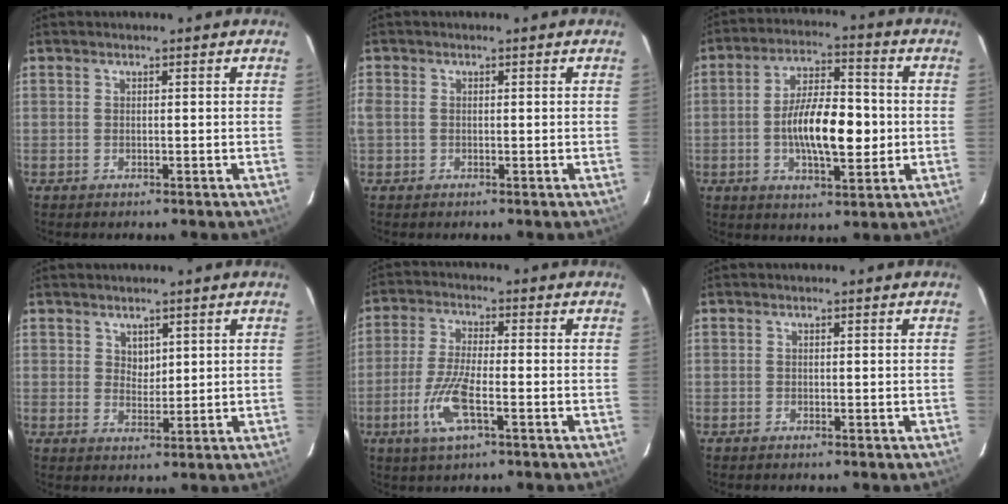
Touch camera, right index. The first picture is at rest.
{"total": 1.8, "force": [-0.1, 1.3, 1.3], "torque": [-0.029, -0.001, -0.005]}
{"total": 13.0, "force": [-1.7, 4.8, 11.9], "torque": [-0.217, 0.005, -0.026]}
{"total": 2.5, "force": [1.5, 1.8, 0.9], "torque": [-0.009, 0.001, 0.029]}
{"total": 9.0, "force": [-3.5, 2.1, 8.0], "torque": [-0.174, -0.008, -0.070]}
{"total": 0.0}